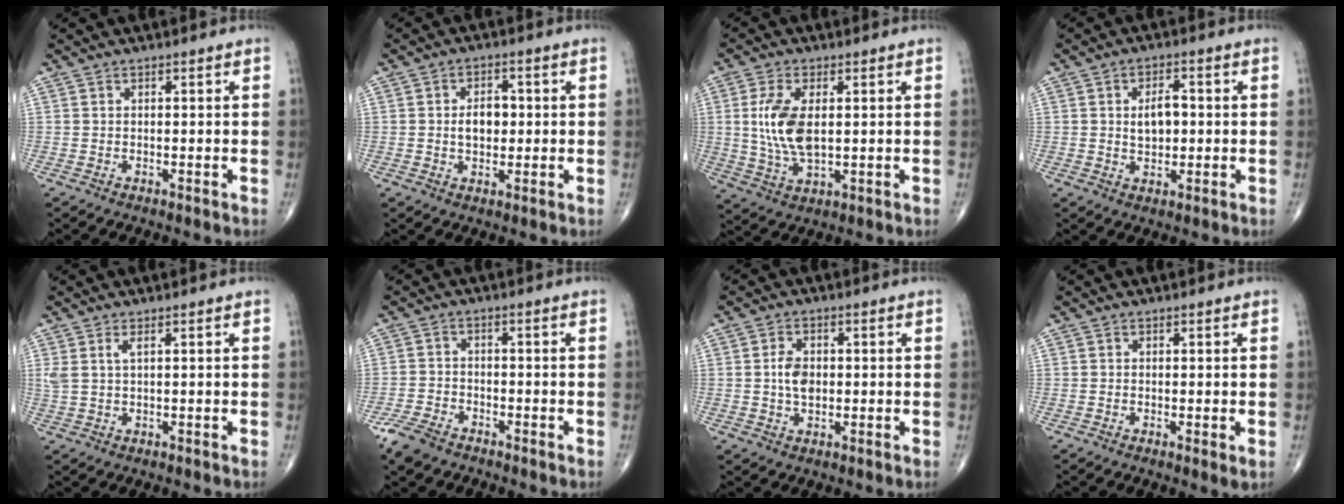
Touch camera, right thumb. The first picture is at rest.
{"total": 5.2, "force": [0.1, 3.5, 3.9], "torque": [-0.049, 0.007, 0.000]}
{"total": 9.8, "force": [1.1, 4.8, 8.4], "torque": [-0.178, -0.010, 0.027]}
{"total": 5.3, "force": [0.4, 3.2, 4.2], "torque": [-0.060, 0.006, 0.007]}
{"total": 2.6, "force": [1.1, 0.8, 2.2], "torque": [-0.059, 0.007, 0.030]}
{"total": 5.6, "force": [-4.1, 2.8, 2.5], "torque": [-0.056, 0.008, -0.080]}
{"total": 4.5, "force": [0.1, 2.9, 3.4], "torque": [-0.057, 0.003, -0.001]}
{"total": 1.4, "force": [-0.2, 0.2, 1.4], "torque": [-0.026, -0.006, -0.003]}